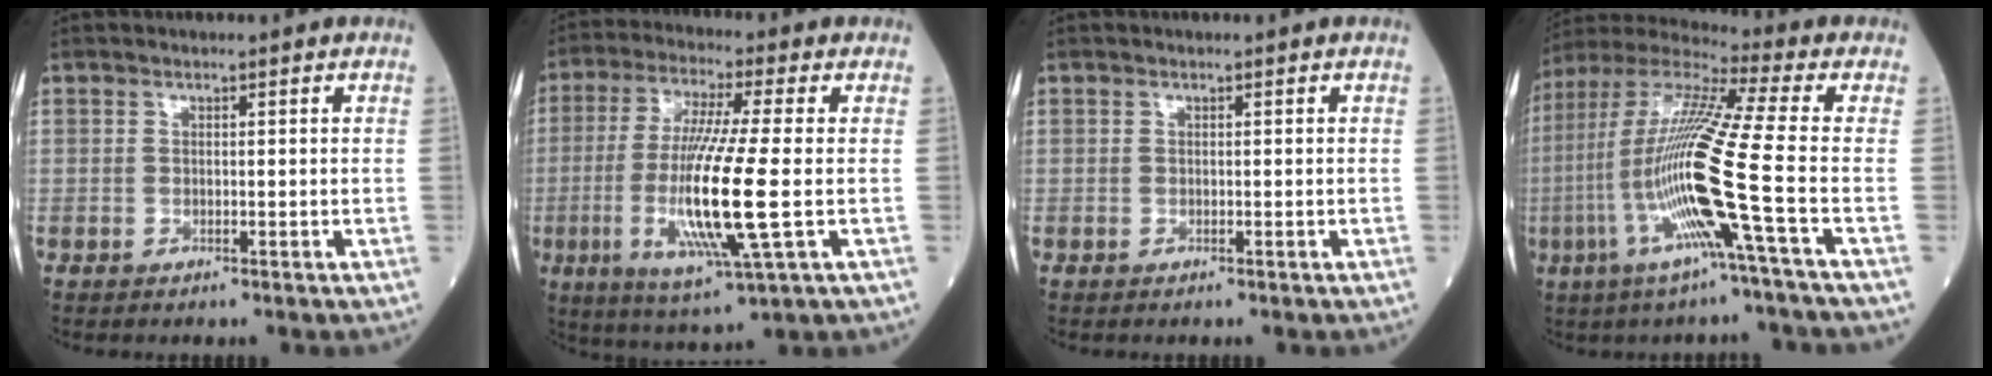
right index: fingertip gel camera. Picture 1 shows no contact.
{"total": 14.9, "force": [-2.3, 0.2, 14.8], "torque": [-0.301, -0.021, -0.047]}
{"total": 0.0}
{"total": 17.4, "force": [-4.7, -1.8, 16.7], "torque": [-0.339, -0.013, -0.107]}